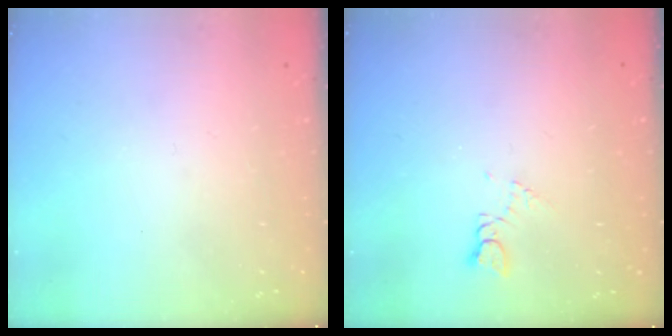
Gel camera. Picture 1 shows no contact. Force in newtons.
{"total": 2.7, "press": 2.7, "slide": 0.3}